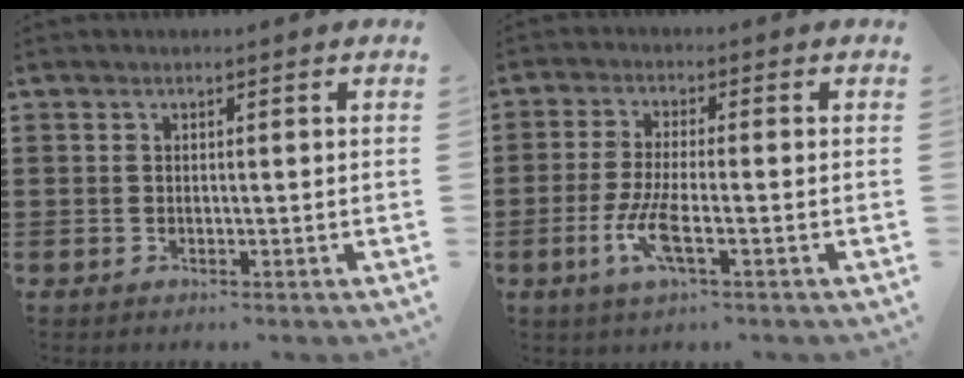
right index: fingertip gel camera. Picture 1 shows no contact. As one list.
[{"total": 6.0, "force": [-2.1, 1.3, 5.4], "torque": [-0.123, -0.015, -0.044]}]